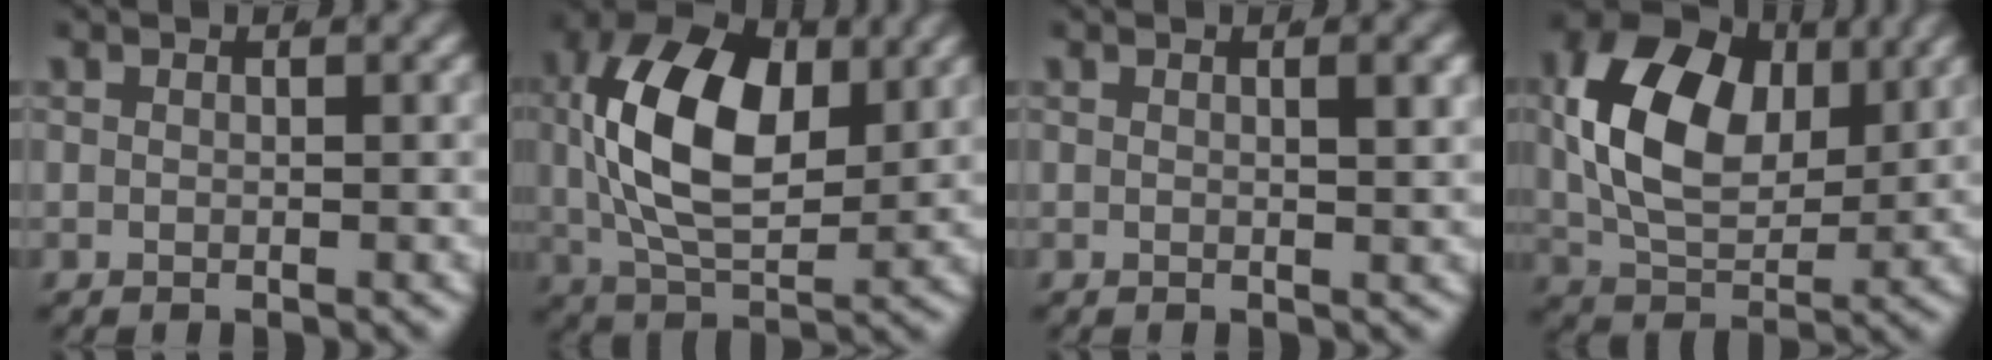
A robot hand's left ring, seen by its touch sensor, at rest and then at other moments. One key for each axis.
{"total": 10.5, "fx": 1.7, "fy": 5.9, "fz": 8.6, "tx": -0.168, "ty": -0.011, "tz": 0.037}
{"total": 1.1, "fx": 0.3, "fy": -0.3, "fz": 1.0, "tx": -0.011, "ty": 0.000, "tz": 0.007}
{"total": 10.4, "fx": 2.3, "fy": 6.8, "fz": 7.5, "tx": -0.154, "ty": -0.014, "tz": 0.051}